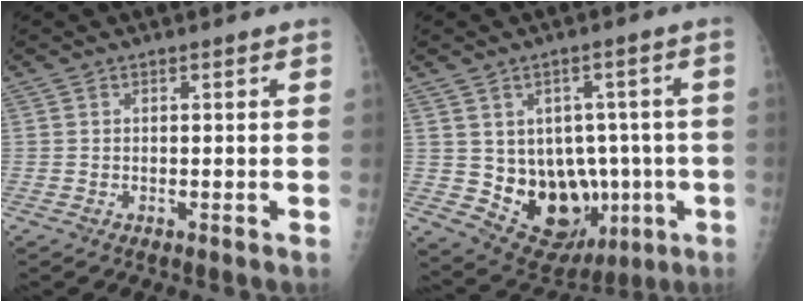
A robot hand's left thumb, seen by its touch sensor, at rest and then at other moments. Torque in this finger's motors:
{"motor_torque": [-0.57, 0.49, 0.28, -0.25, 0.13]}